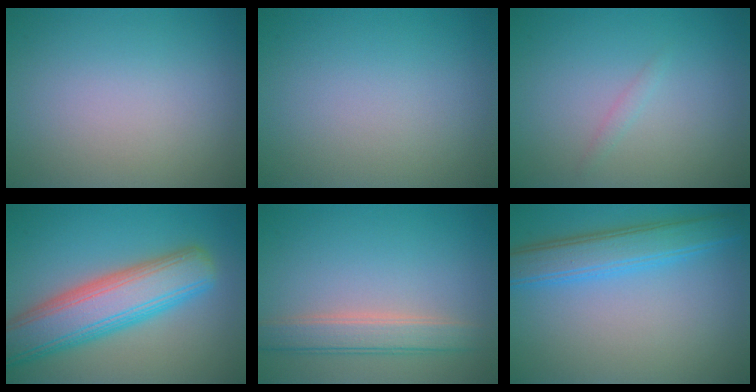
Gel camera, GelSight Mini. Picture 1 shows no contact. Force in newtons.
{"total": 0.0}
{"total": 0.6, "press": 0.6, "slide": 0.0}
{"total": 8.6, "press": 8.6, "slide": 0.4}
{"total": 3.3, "press": 3.3, "slide": 0.3}
{"total": 4.6, "press": 4.6, "slide": 0.1}